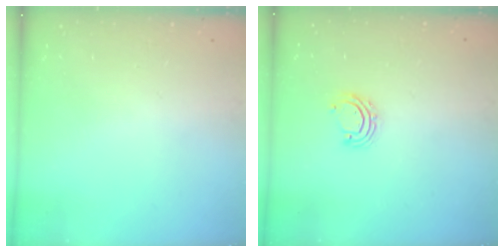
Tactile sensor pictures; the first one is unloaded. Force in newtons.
{"total": 5.6, "press": 5.6, "slide": 0.4}